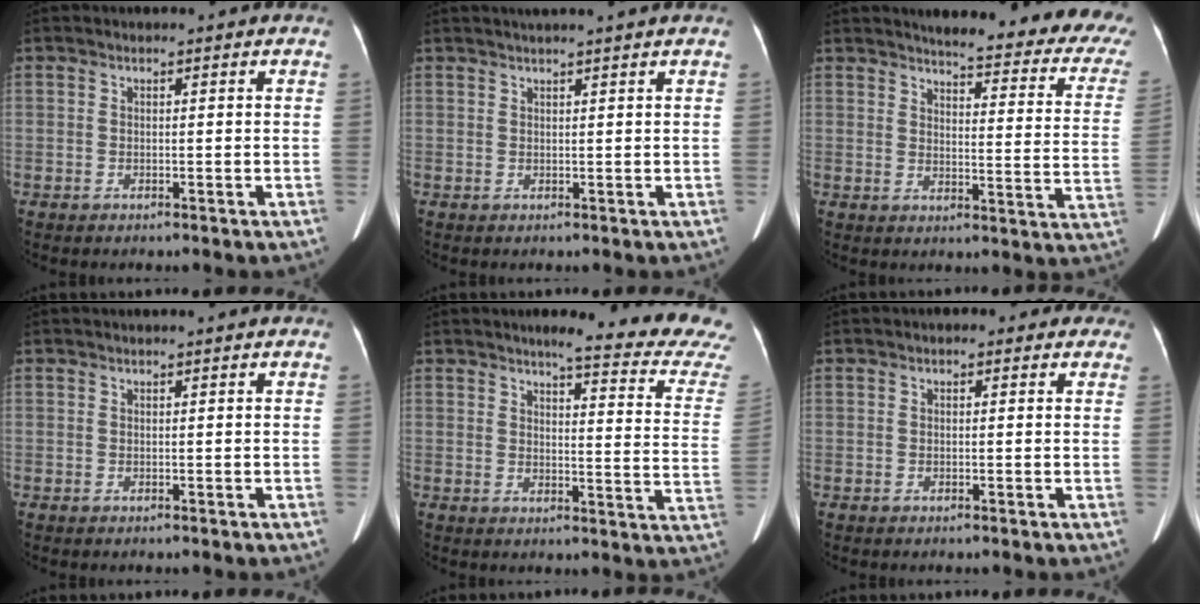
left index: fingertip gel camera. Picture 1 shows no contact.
{"total": 2.7, "force": [2.2, -0.7, 1.4], "torque": [-0.014, 0.020, 0.039]}
{"total": 20.4, "force": [17.9, 2.9, 9.3], "torque": [-0.099, -0.075, 0.184]}
{"total": 0.7, "force": [0.6, -0.2, 0.4], "torque": [-0.011, 0.012, 0.018]}
{"total": 16.3, "force": [15.1, -0.2, 6.2], "torque": [-0.070, -0.096, 0.155]}
{"total": 1.7, "force": [0.7, 1.2, 0.9], "torque": [-0.003, 0.010, 0.000]}